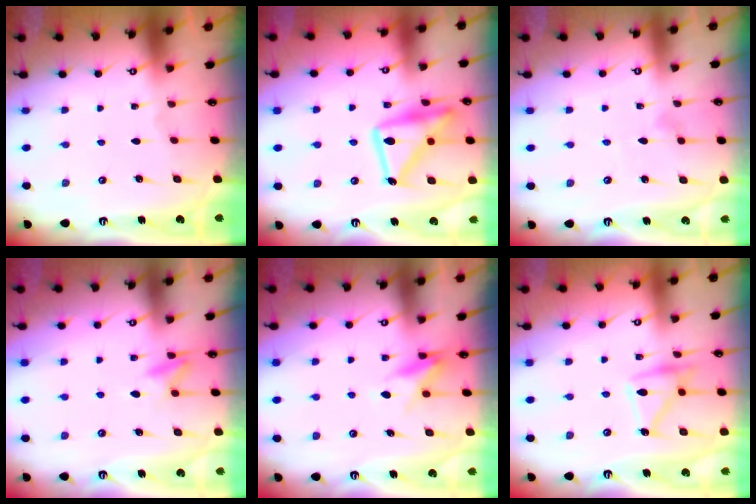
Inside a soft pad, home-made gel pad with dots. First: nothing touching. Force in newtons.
{"total": 19.5, "press": 19.4, "slide": 1.5}
{"total": 3.9, "press": 3.8, "slide": 0.3}
{"total": 8.6, "press": 8.5, "slide": 1.1}
{"total": 8.5, "press": 8.5, "slide": 1.0}
{"total": 13.5, "press": 13.5, "slide": 0.6}